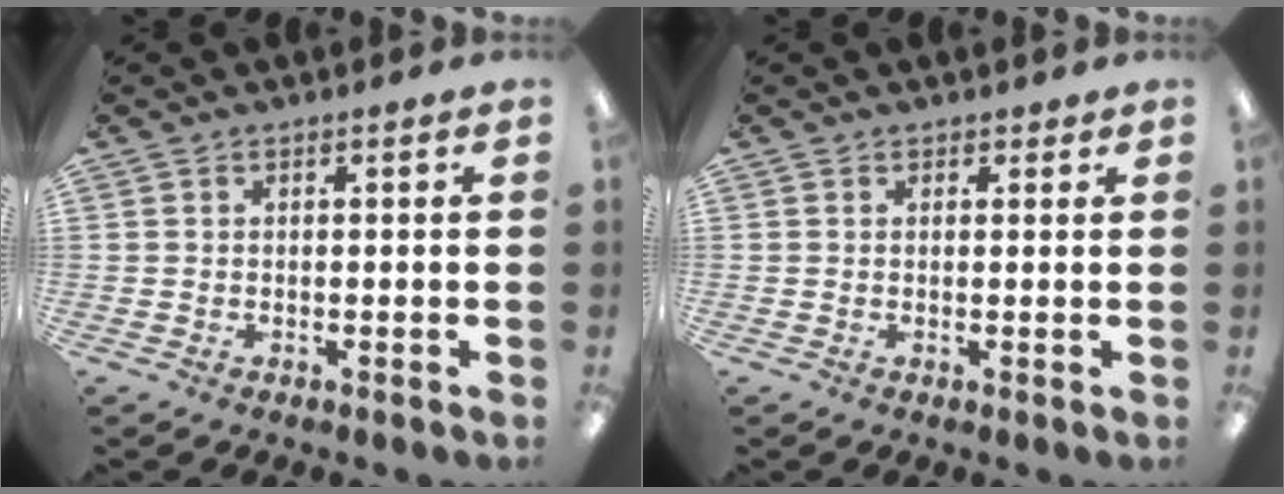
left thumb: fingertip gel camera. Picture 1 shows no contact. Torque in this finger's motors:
{"motor_torque": [-0.20, -0.07, -0.30, 0.08, -0.01]}